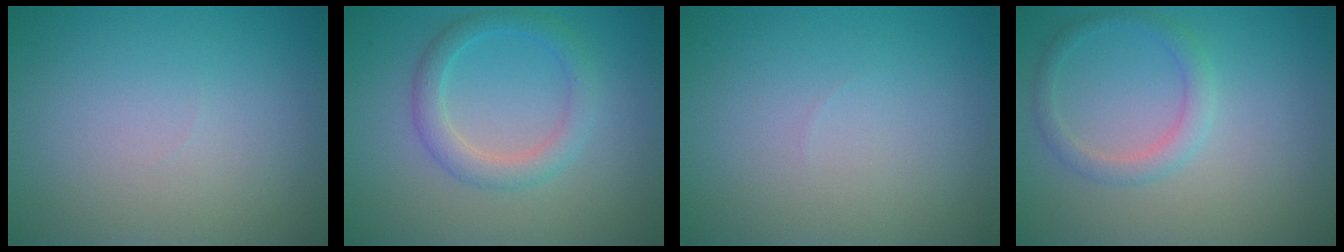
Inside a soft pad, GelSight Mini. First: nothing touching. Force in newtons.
{"total": 2.8, "press": 2.8, "slide": 0.0}
{"total": 0.0}
{"total": 2.0, "press": 2.0, "slide": 0.1}